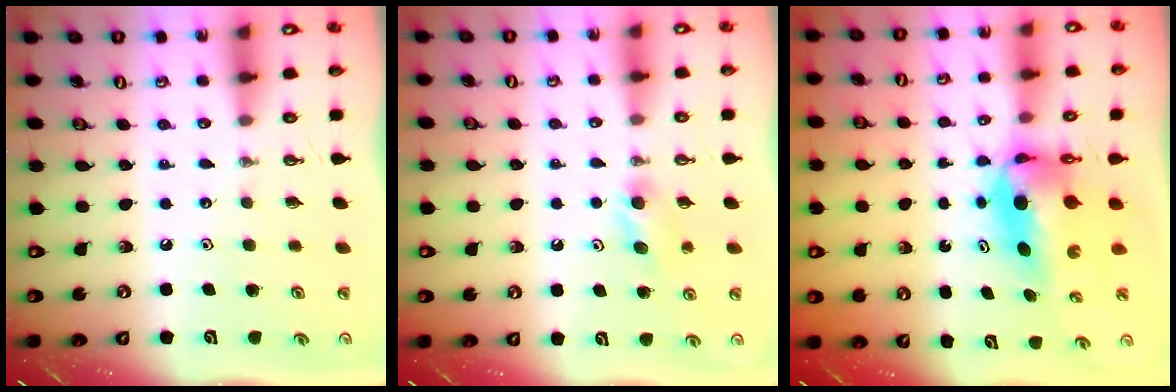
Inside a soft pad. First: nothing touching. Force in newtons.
{"total": 4.0, "press": 3.9, "slide": 0.6}
{"total": 10.2, "press": 6.6, "slide": 7.7}